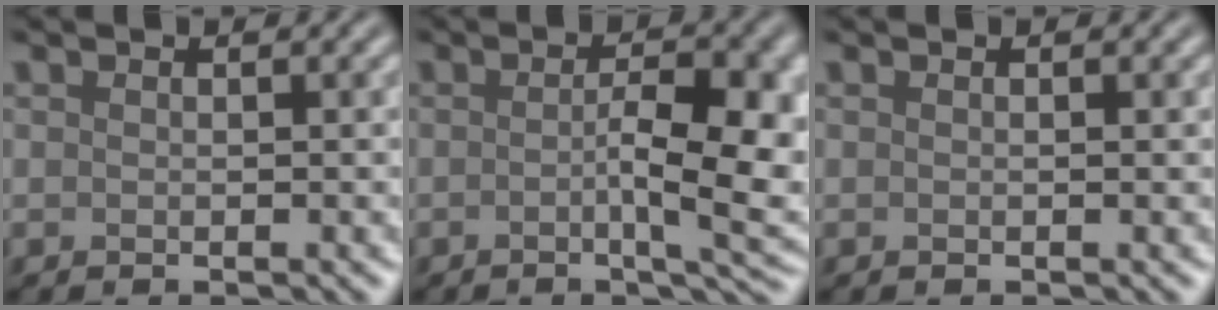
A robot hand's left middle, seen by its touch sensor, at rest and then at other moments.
{"total": 7.2, "force": [-0.8, 1.9, 6.9], "torque": [-0.099, -0.005, -0.007]}
{"total": 0.0}